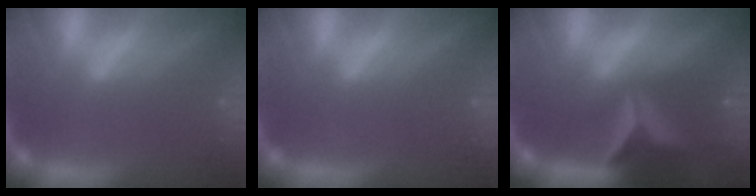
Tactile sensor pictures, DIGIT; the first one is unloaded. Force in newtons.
{"total": 0.0}
{"total": 7.4}